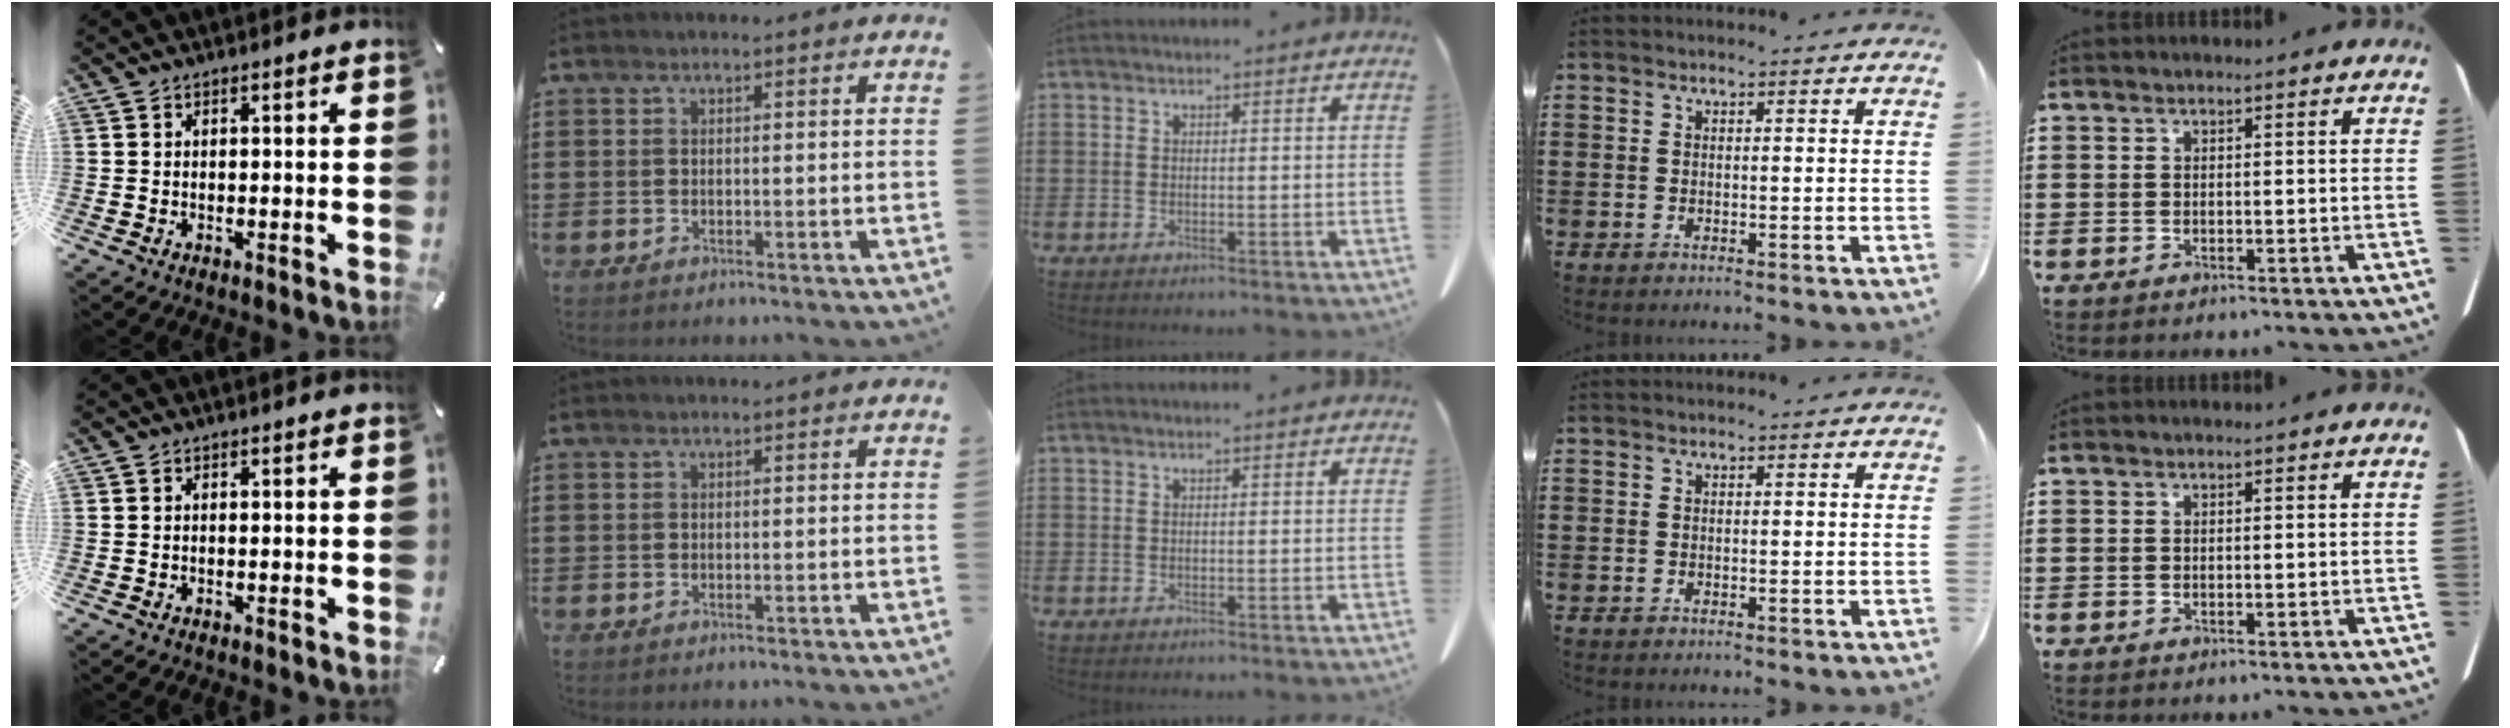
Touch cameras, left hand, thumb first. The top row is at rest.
{}